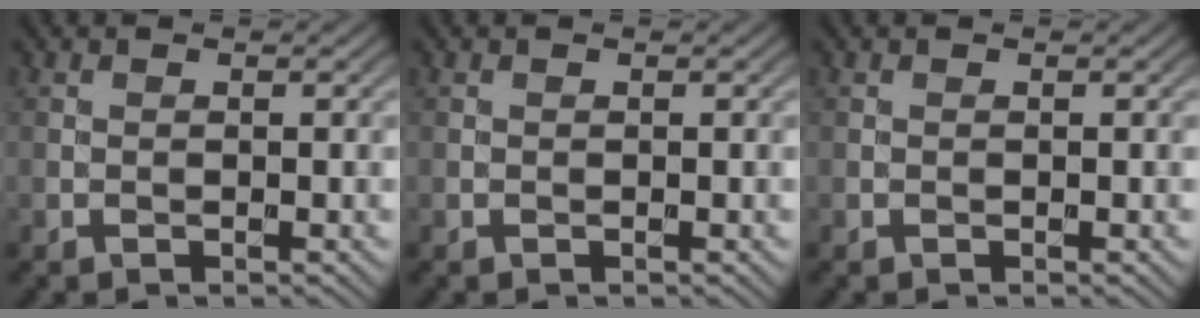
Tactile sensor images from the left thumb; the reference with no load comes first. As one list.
[{"total": 0.0}, {"total": 0.0}]